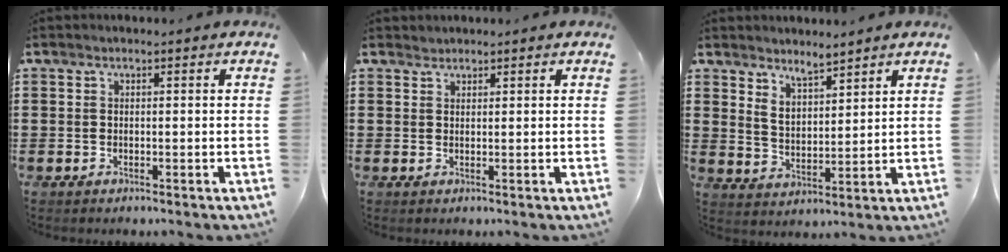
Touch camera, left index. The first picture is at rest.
{"total": 1.1, "force": [1.0, 0.3, -0.1], "torque": [-0.001, 0.000, 0.021]}
{"total": 4.6, "force": [4.3, 1.2, 1.0], "torque": [-0.026, -0.012, 0.078]}